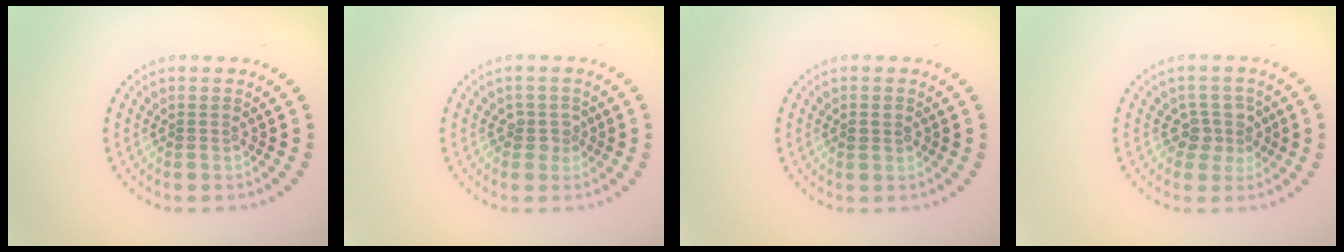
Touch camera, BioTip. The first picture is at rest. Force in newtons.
{"total": 1.4, "press": 1.1, "slide": 0.9}
{"total": 0.9, "press": 0.9, "slide": 0.0}
{"total": 2.2, "press": 1.9, "slide": 1.2}